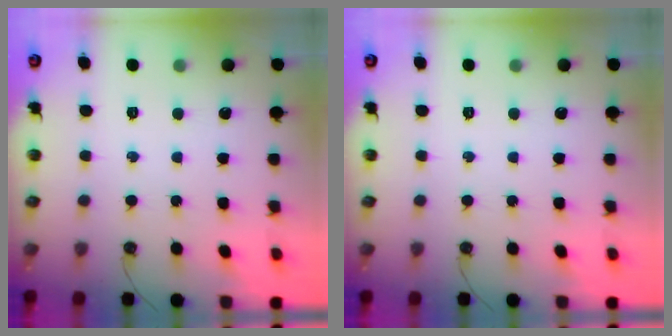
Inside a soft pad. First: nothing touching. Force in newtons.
{"total": 0.0}